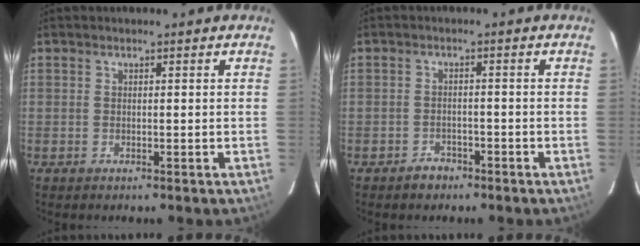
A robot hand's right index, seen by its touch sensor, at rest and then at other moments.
{"total": 2.4, "force": [-1.8, 1.5, 0.5], "torque": [-0.009, 0.005, -0.026]}